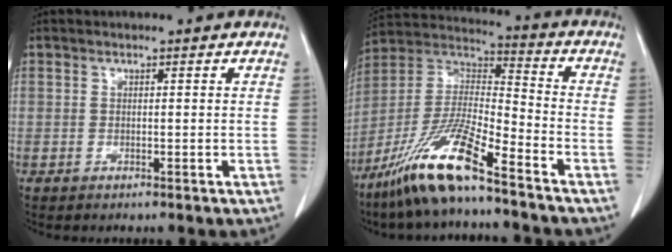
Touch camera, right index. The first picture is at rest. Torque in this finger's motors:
{"motor_torque": [1.14, -1.00, 0.58, 0.21]}